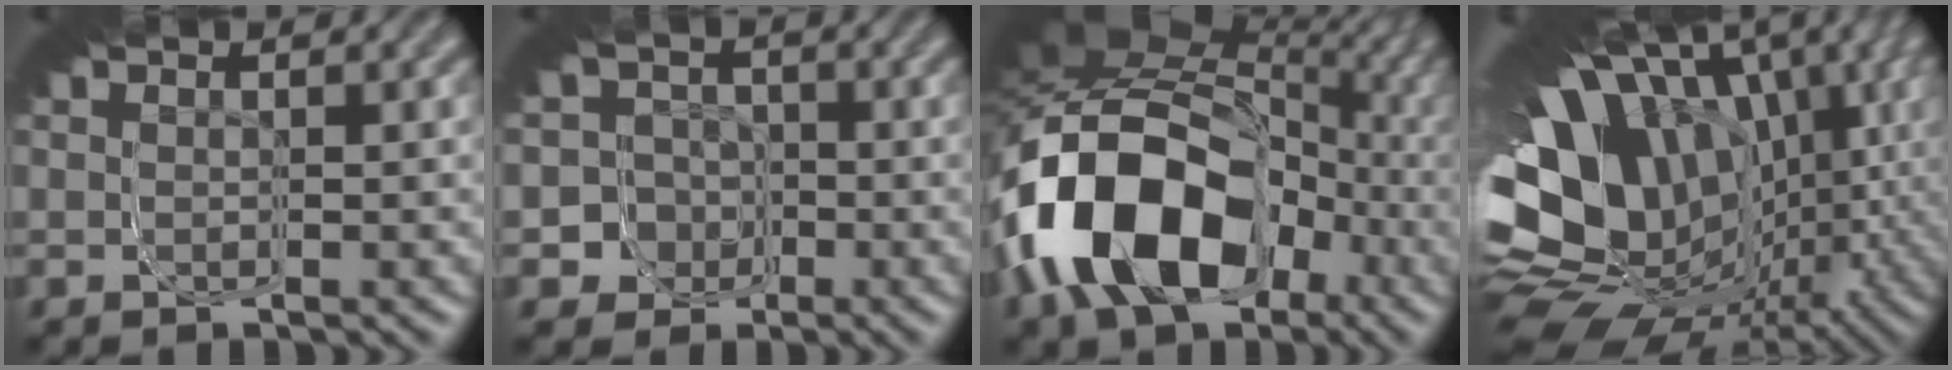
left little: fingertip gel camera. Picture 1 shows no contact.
{"total": 12.5, "force": [-0.8, 10.5, 6.7], "torque": [-0.120, -0.035, -0.023]}
{"total": 15.4, "force": [-2.4, 8.9, 12.3], "torque": [-0.209, -0.007, -0.038]}
{"total": 21.1, "force": [-0.6, 11.6, 17.6], "torque": [-0.233, 0.026, -0.020]}